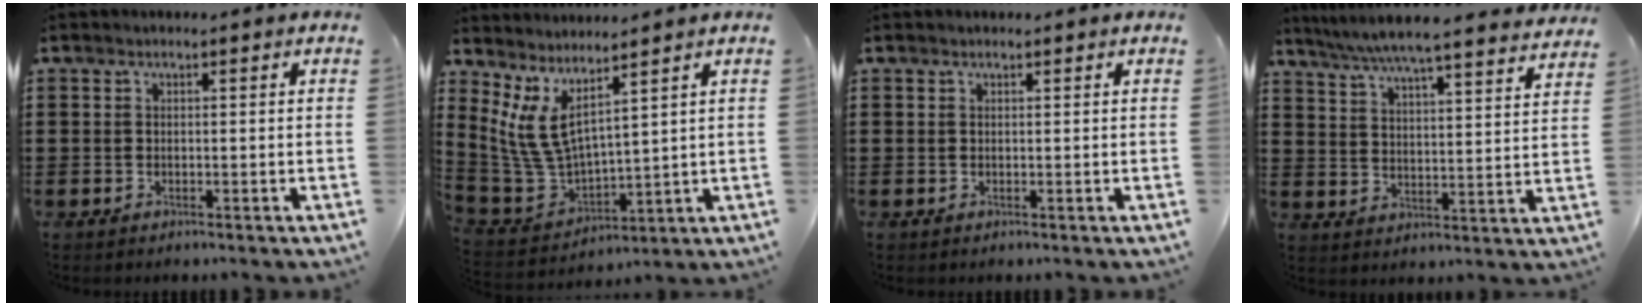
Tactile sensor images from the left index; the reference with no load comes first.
{"total": 7.6, "force": [3.9, 3.2, 5.7], "torque": [-0.161, -0.036, 0.066]}
{"total": 0.0}
{"total": 6.3, "force": [5.8, -0.6, 2.2], "torque": [-0.067, -0.039, 0.099]}